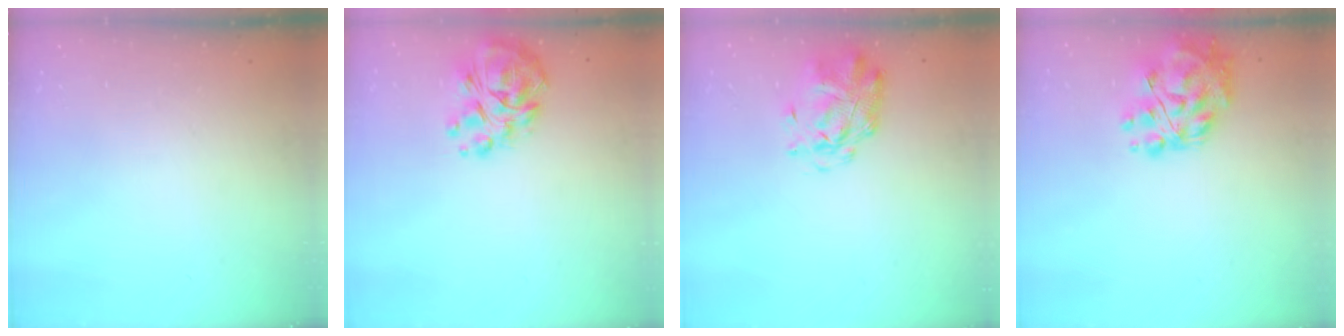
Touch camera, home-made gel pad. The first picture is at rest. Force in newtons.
{"total": 13.6, "press": 13.0, "slide": 4.1}
{"total": 2.9, "press": 2.8, "slide": 0.7}
{"total": 14.5, "press": 13.7, "slide": 4.7}